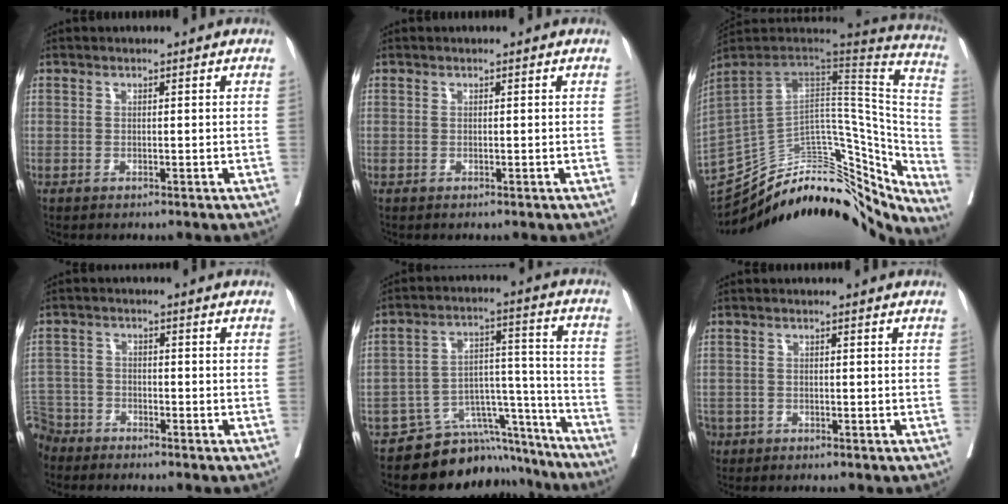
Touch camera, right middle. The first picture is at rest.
{"total": 0.0}
{"total": 31.9, "force": [-25.4, 12.8, 14.5], "torque": [-0.189, 0.012, -0.335]}
{"total": 7.4, "force": [-6.6, 3.4, 0.6], "torque": [-0.017, 0.003, -0.130]}
{"total": 9.7, "force": [-9.2, 3.2, 0.1], "torque": [0.032, 0.067, -0.138]}
{"total": 4.0, "force": [-2.6, 2.9, 0.7], "torque": [-0.021, 0.003, -0.049]}